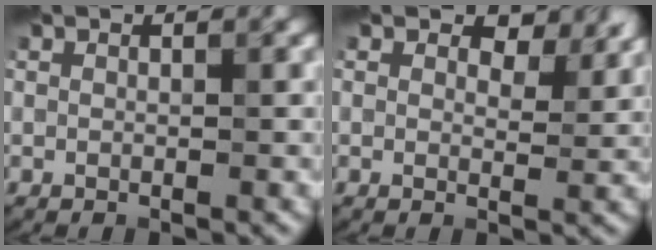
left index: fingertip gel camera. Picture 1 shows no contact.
{"total": 3.1, "force": [1.8, 1.7, 1.9], "torque": [-0.029, -0.003, 0.023]}